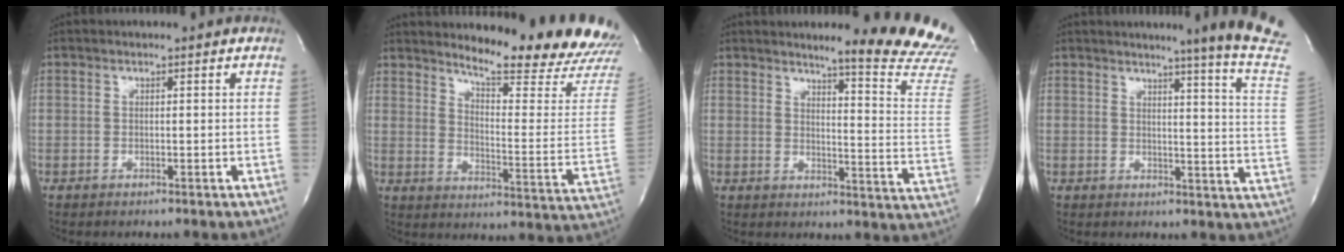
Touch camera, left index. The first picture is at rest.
{"total": 18.2, "force": [17.1, 0.3, 6.2], "torque": [-0.096, -0.113, 0.209]}
{"total": 16.4, "force": [15.3, -1.2, 5.8], "torque": [-0.073, -0.135, 0.162]}
{"total": 13.3, "force": [11.1, -3.1, 6.7], "torque": [-0.093, -0.091, 0.113]}